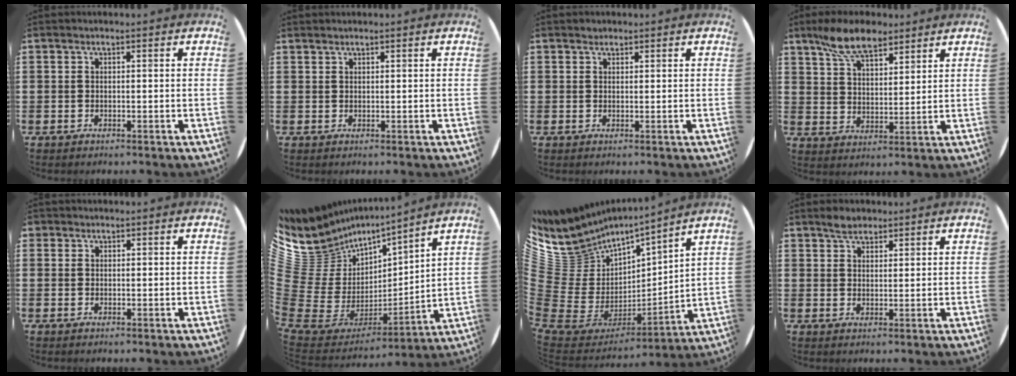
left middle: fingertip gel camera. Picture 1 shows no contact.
{"total": 0.5, "force": [0.5, 0.0, -0.1], "torque": [0.002, 0.003, 0.010]}
{"total": 0.7, "force": [0.6, 0.3, -0.1], "torque": [0.010, 0.000, 0.010]}
{"total": 8.4, "force": [6.6, 3.4, 3.9], "torque": [-0.086, -0.008, 0.122]}
{"total": 0.5, "force": [0.4, 0.4, -0.1], "torque": [0.002, 0.005, 0.007]}
{"total": 8.7, "force": [5.3, 6.9, 0.3], "torque": [-0.077, -0.061, 0.102]}
{"total": 7.8, "force": [3.9, 6.8, -0.3], "torque": [-0.055, -0.055, 0.077]}
{"total": 2.5, "force": [2.2, 1.1, 0.5], "torque": [-0.012, 0.006, 0.042]}